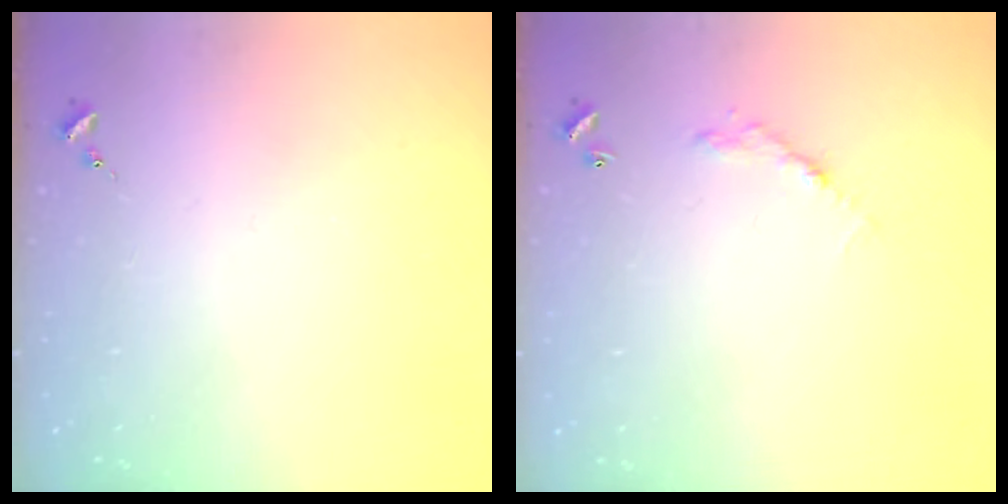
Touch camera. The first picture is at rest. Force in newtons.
{"total": 5.1, "press": 5.1, "slide": 0.4}